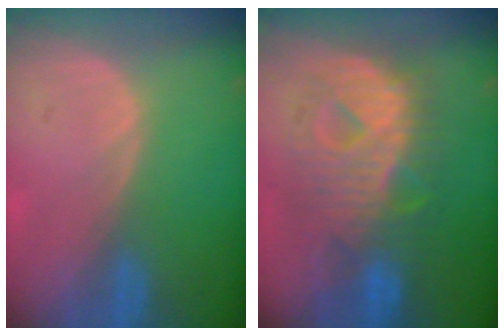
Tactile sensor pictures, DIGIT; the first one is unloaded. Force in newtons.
{"total": 10.8, "press": 10.7, "slide": 0.9}